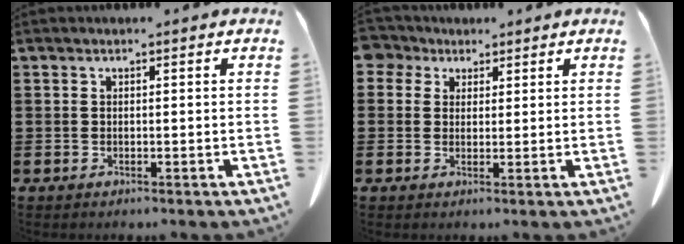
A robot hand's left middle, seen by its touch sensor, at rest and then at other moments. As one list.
[{"total": 3.2, "force": [2.1, 2.3, 0.6], "torque": [-0.016, 0.008, 0.038]}]